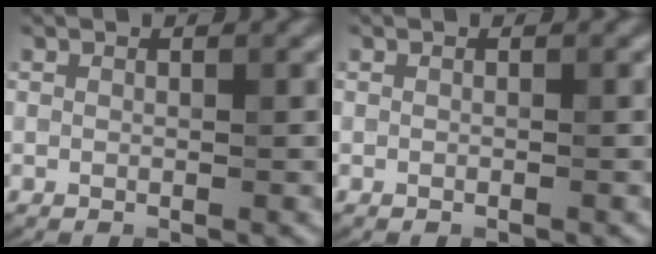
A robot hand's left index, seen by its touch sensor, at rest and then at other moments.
{"total": 0.0}